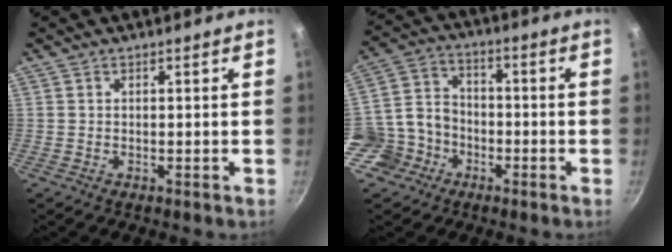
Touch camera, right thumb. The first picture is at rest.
{"total": 9.7, "force": [-4.3, 8.2, 2.9], "torque": [-0.024, 0.049, -0.091]}